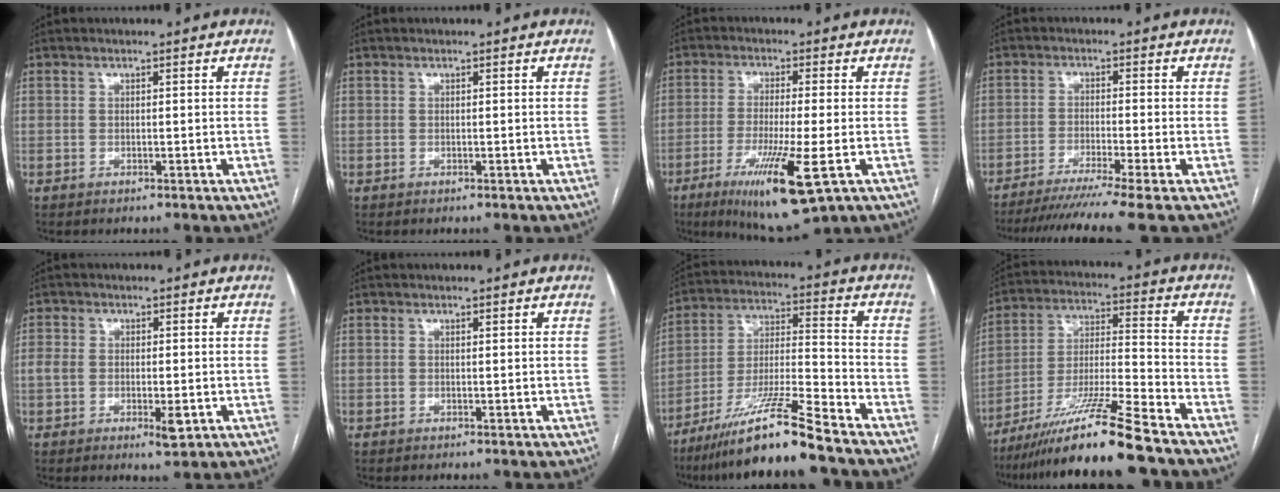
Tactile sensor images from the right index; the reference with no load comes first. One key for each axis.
{"total": 0.0}
{"total": 12.4, "fx": -5.2, "fy": 0.9, "fz": 11.3, "tx": -0.206, "ty": -0.040, "tz": -0.082}
{"total": 10.9, "fx": -8.9, "fy": -2.6, "fz": 5.7, "tx": -0.070, "ty": -0.029, "tz": -0.138}
{"total": 4.7, "fx": -1.0, "fy": 2.2, "fz": 4.0, "tx": -0.071, "ty": -0.002, "tz": -0.012}
{"total": 0.0}
{"total": 14.6, "fx": -11.5, "fy": -1.1, "fz": 8.9, "tx": -0.165, "ty": -0.015, "tz": -0.206}
{"total": 15.9, "fx": -12.4, "fy": -1.4, "fz": 9.8, "tx": -0.184, "ty": -0.019, "tz": -0.221}